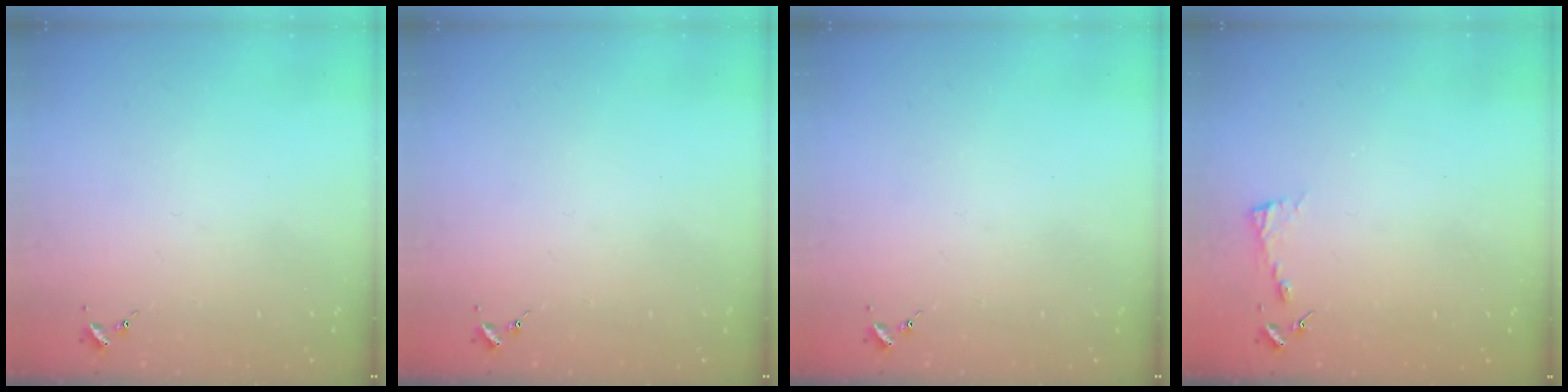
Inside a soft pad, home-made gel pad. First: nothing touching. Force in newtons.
{"total": 0.0}
{"total": 0.0}
{"total": 3.1, "press": 3.1, "slide": 0.3}